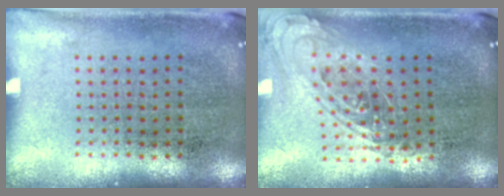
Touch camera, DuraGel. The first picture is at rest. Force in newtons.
{"total": 1.0, "press": 1.0, "slide": 0.3}